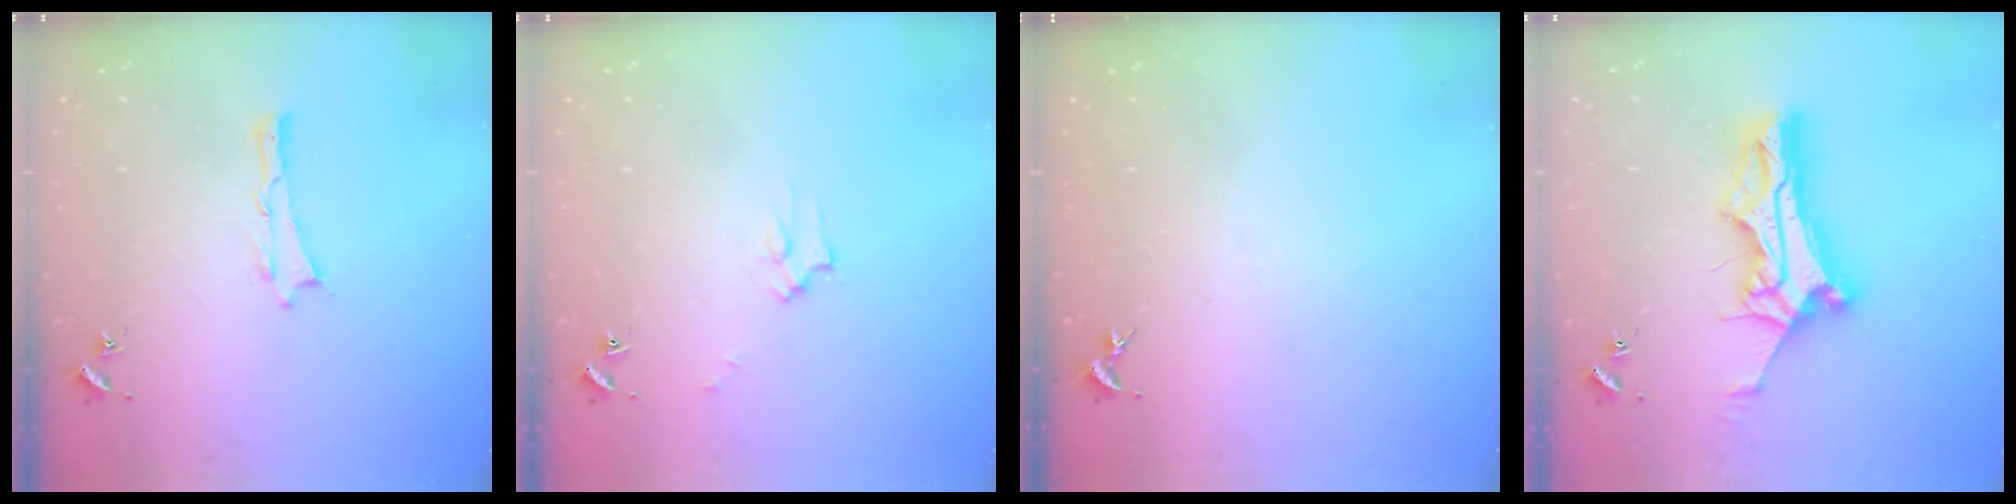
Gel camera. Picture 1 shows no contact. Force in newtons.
{"total": 2.2, "press": 2.2, "slide": 0.2}
{"total": 0.0}
{"total": 11.0, "press": 11.0, "slide": 0.8}